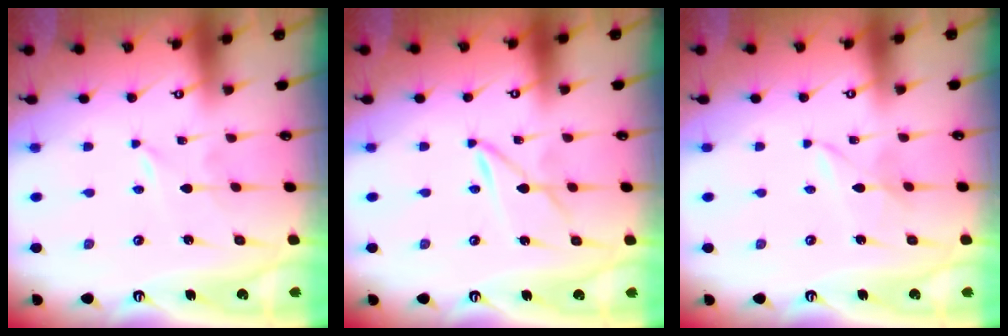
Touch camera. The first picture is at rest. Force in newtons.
{"total": 1.9, "press": 1.9, "slide": 0.2}
{"total": 2.5, "press": 2.5, "slide": 0.3}